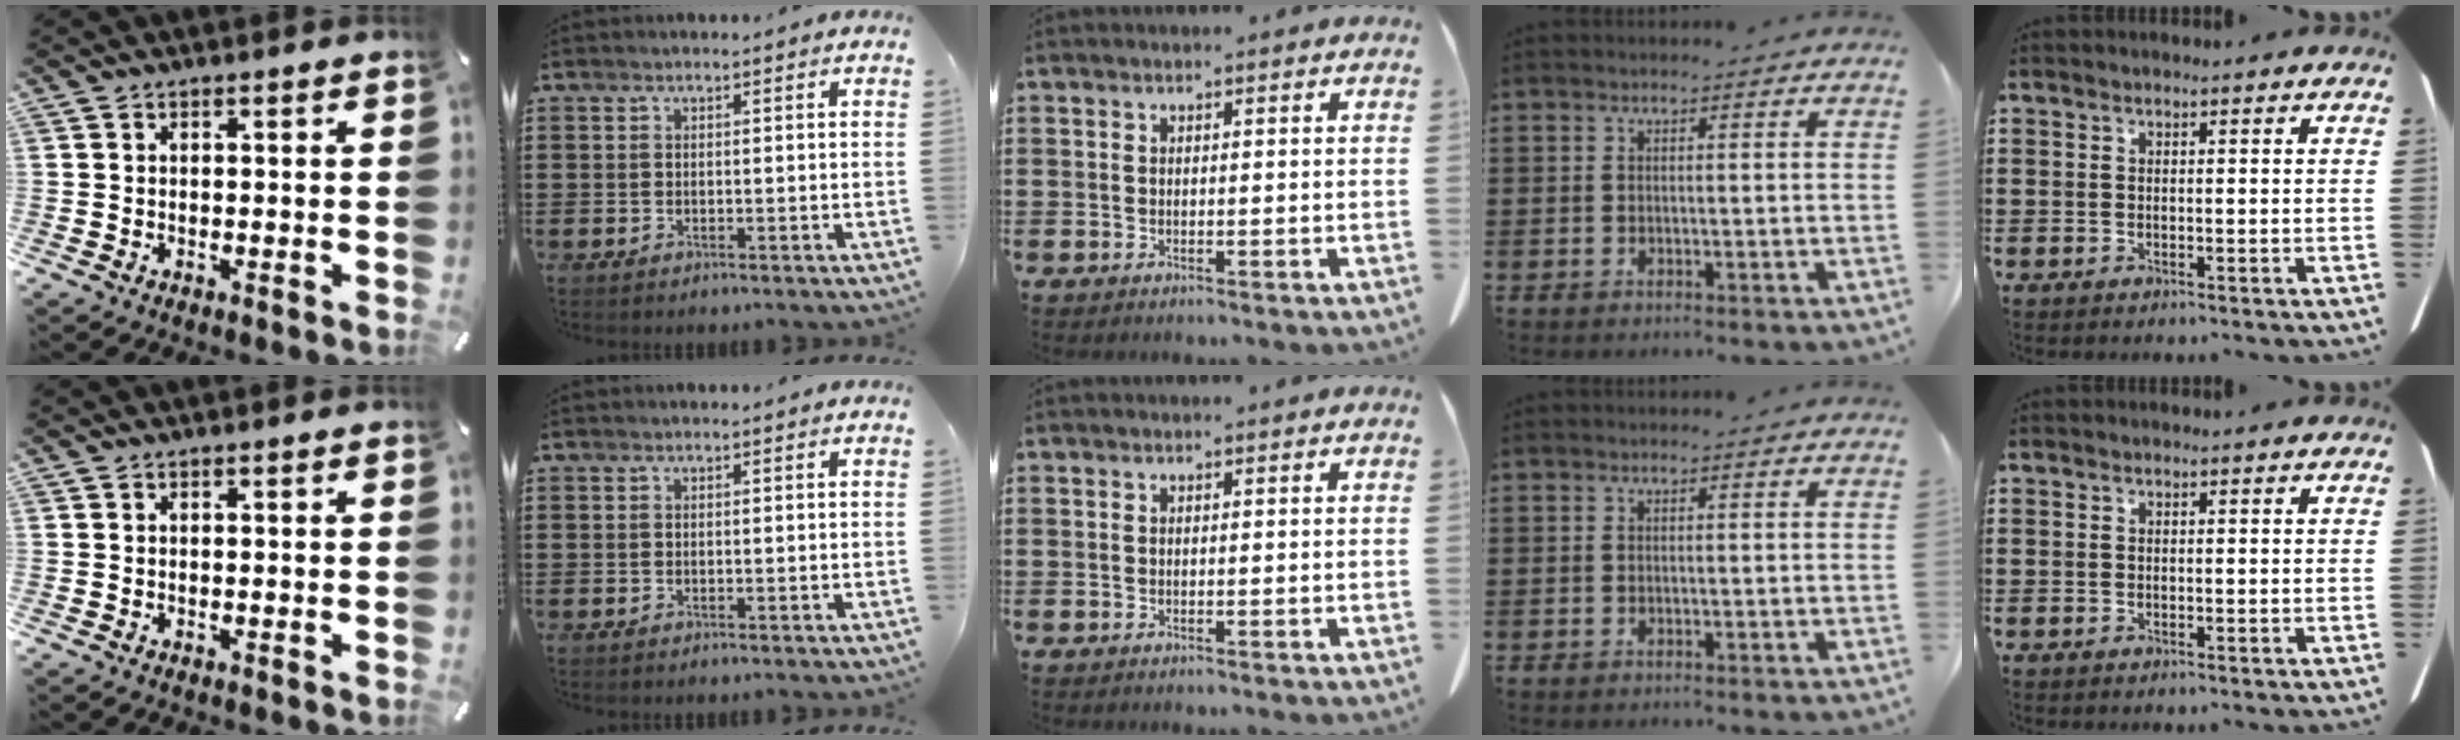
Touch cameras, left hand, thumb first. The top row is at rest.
{}